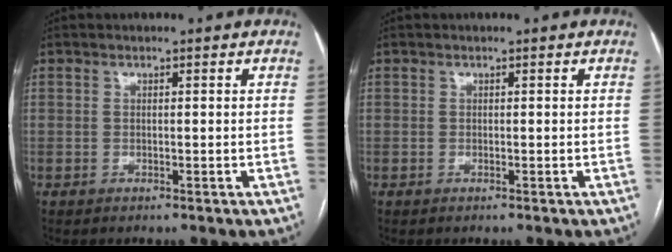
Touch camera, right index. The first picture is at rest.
{"total": 0.0}